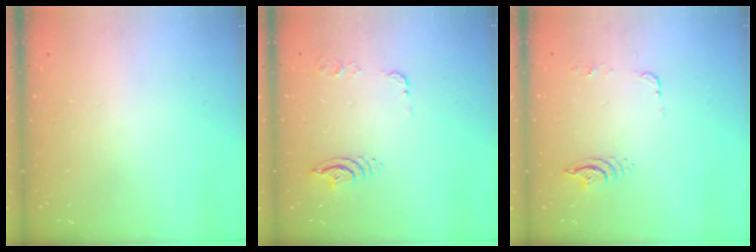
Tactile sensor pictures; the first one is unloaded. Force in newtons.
{"total": 9.4, "press": 9.4, "slide": 1.1}
{"total": 6.7, "press": 6.7, "slide": 0.5}